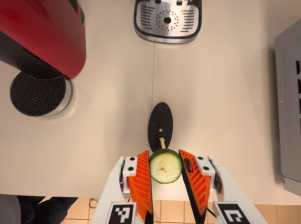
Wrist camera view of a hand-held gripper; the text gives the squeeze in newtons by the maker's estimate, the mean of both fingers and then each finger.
{"total": 8.4, "left": 8.2, "right": 8.5}